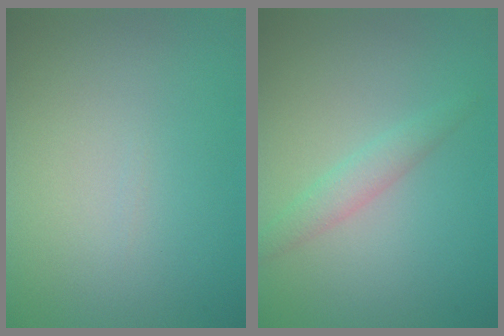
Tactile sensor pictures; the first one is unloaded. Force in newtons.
{"total": 1.8, "press": 1.8, "slide": 0.1}